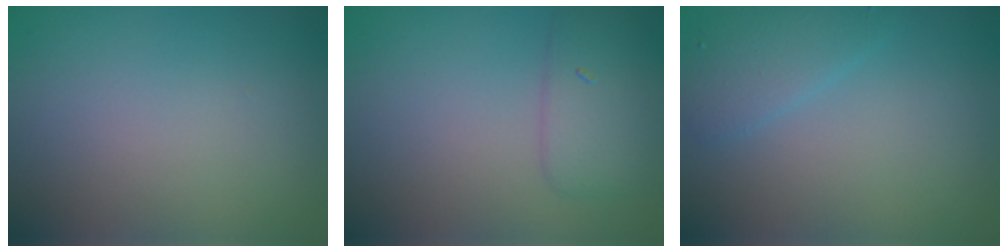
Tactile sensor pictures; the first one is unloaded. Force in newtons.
{"total": 3.1, "press": 3.1, "slide": 0.1}
{"total": 2.0, "press": 2.0, "slide": 0.1}